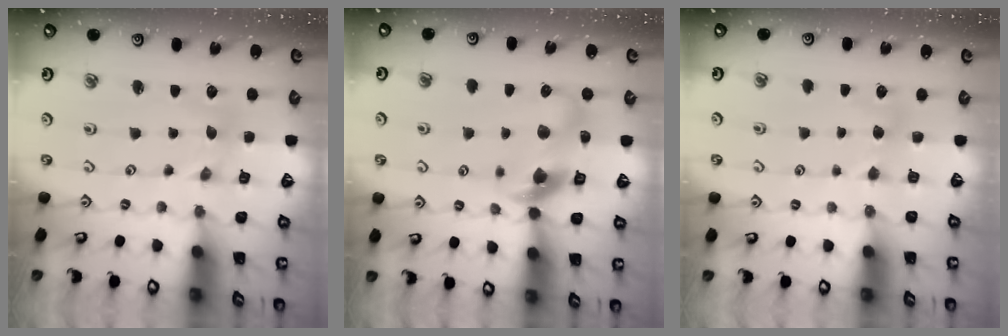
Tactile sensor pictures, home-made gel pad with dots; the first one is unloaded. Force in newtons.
{"total": 12.3, "press": 12.2, "slide": 1.8}
{"total": 2.9, "press": 2.9, "slide": 0.5}